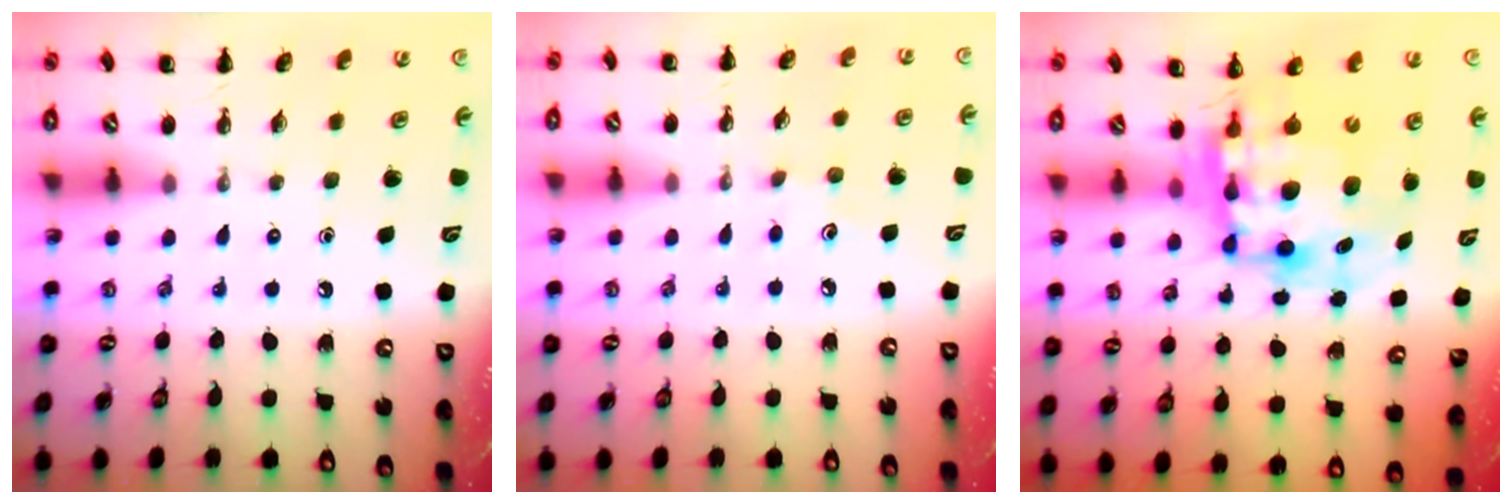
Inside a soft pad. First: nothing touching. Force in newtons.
{"total": 6.2, "press": 5.9, "slide": 1.8}
{"total": 10.9, "press": 10.6, "slide": 2.4}